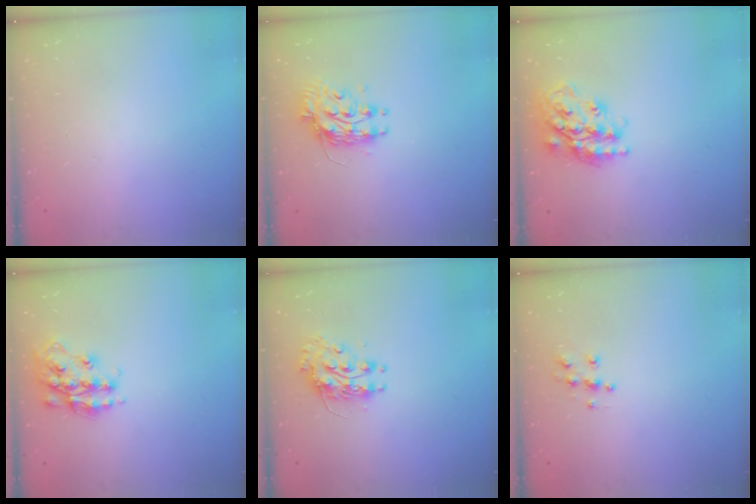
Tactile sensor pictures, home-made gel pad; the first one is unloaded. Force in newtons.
{"total": 9.2, "press": 9.2, "slide": 0.7}
{"total": 20.4, "press": 20.3, "slide": 1.7}
{"total": 15.9, "press": 15.9, "slide": 0.9}
{"total": 10.5, "press": 10.5, "slide": 0.3}
{"total": 6.2, "press": 6.2, "slide": 0.2}